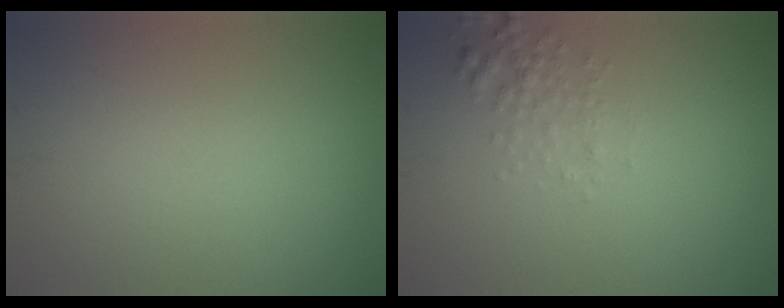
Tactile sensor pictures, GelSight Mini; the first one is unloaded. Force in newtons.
{"total": 1.6, "press": 1.6, "slide": 0.1}